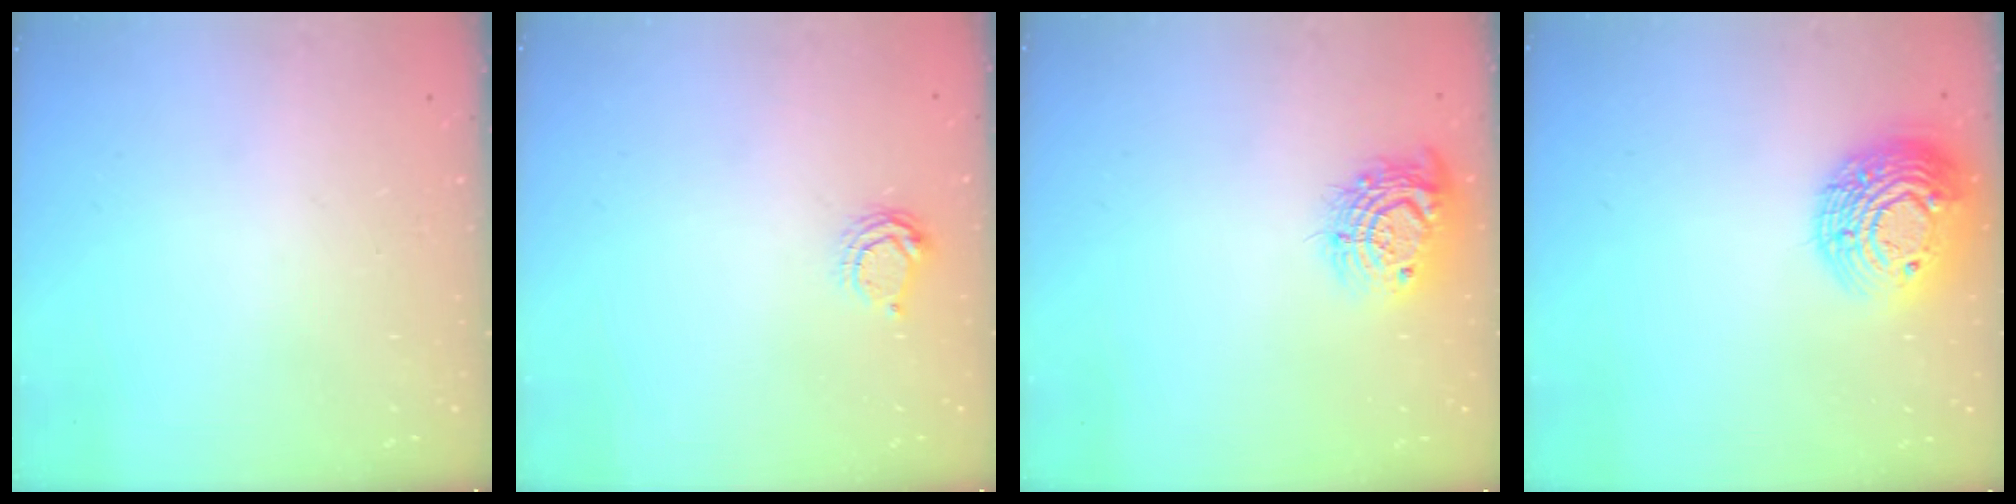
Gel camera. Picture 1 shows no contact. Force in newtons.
{"total": 4.7, "press": 4.7, "slide": 0.5}
{"total": 12.3, "press": 12.3, "slide": 0.9}
{"total": 16.9, "press": 16.8, "slide": 1.2}